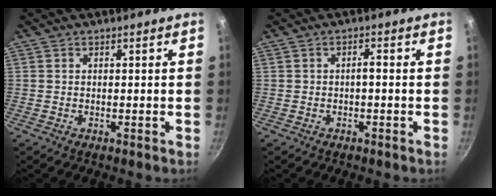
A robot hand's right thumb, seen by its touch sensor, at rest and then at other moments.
{"total": 1.4, "force": [-0.4, 0.5, 1.2], "torque": [-0.024, 0.011, -0.007]}